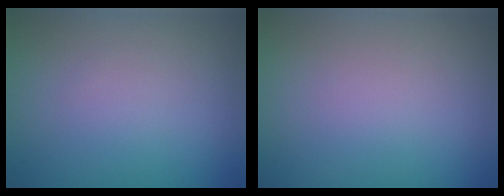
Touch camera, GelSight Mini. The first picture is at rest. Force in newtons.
{"total": 0.0}